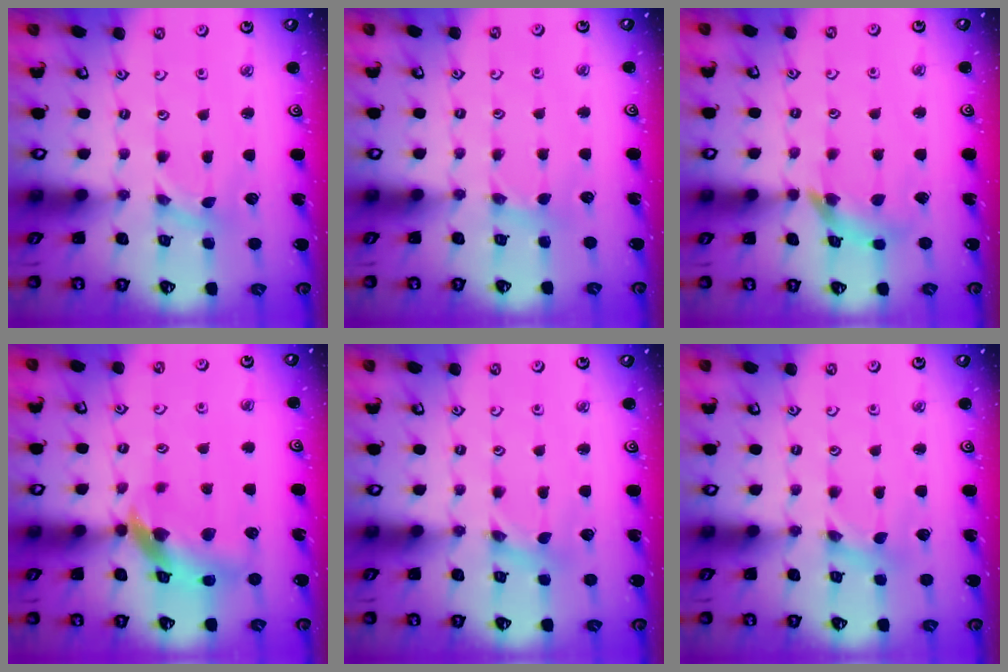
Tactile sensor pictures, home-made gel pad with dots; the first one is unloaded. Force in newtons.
{"total": 3.3, "press": 3.3, "slide": 0.4}
{"total": 9.4, "press": 9.3, "slide": 1.2}
{"total": 12.4, "press": 12.3, "slide": 1.7}
{"total": 0.0}
{"total": 0.0}